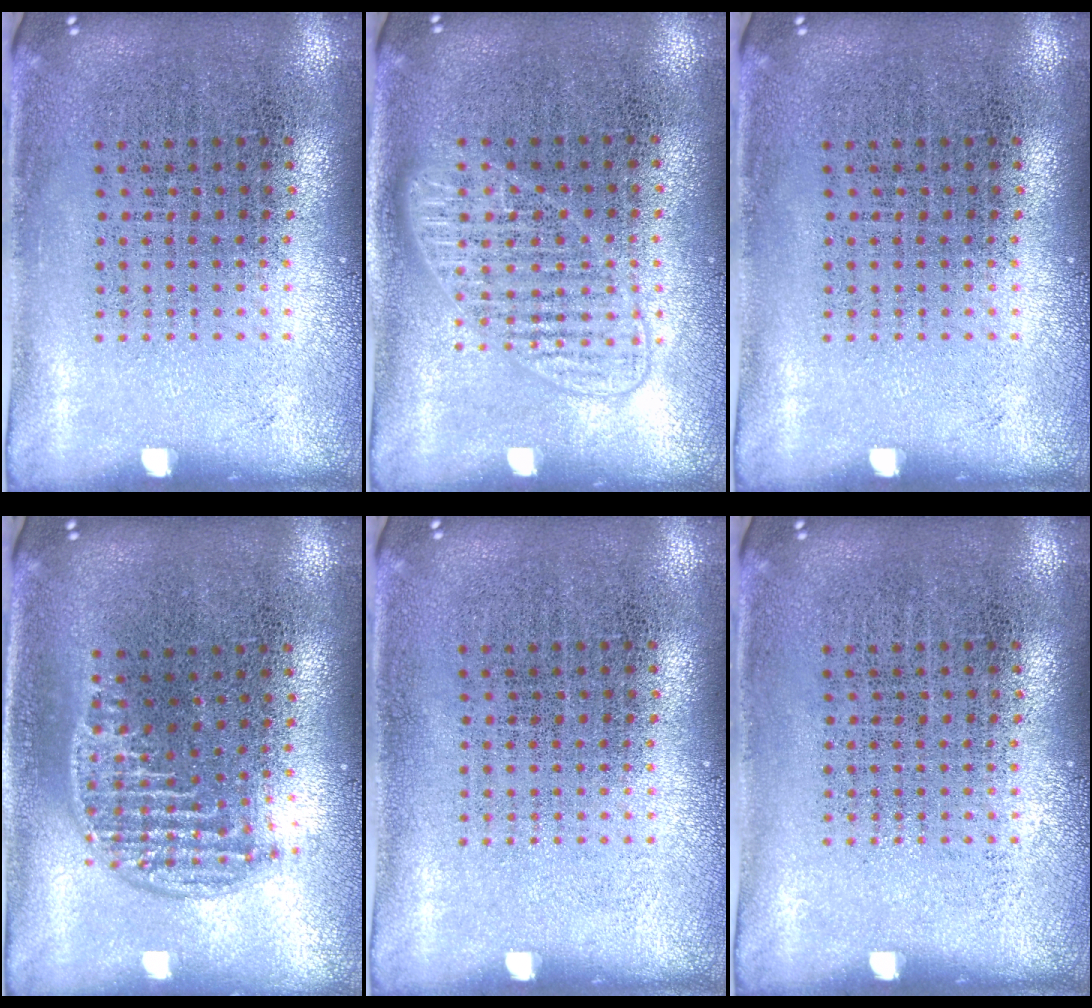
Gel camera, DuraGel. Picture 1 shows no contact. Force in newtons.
{"total": 1.4, "press": 1.3, "slide": 0.4}
{"total": 0.0}
{"total": 1.3, "press": 1.1, "slide": 0.6}
{"total": 0.0}
{"total": 0.0}